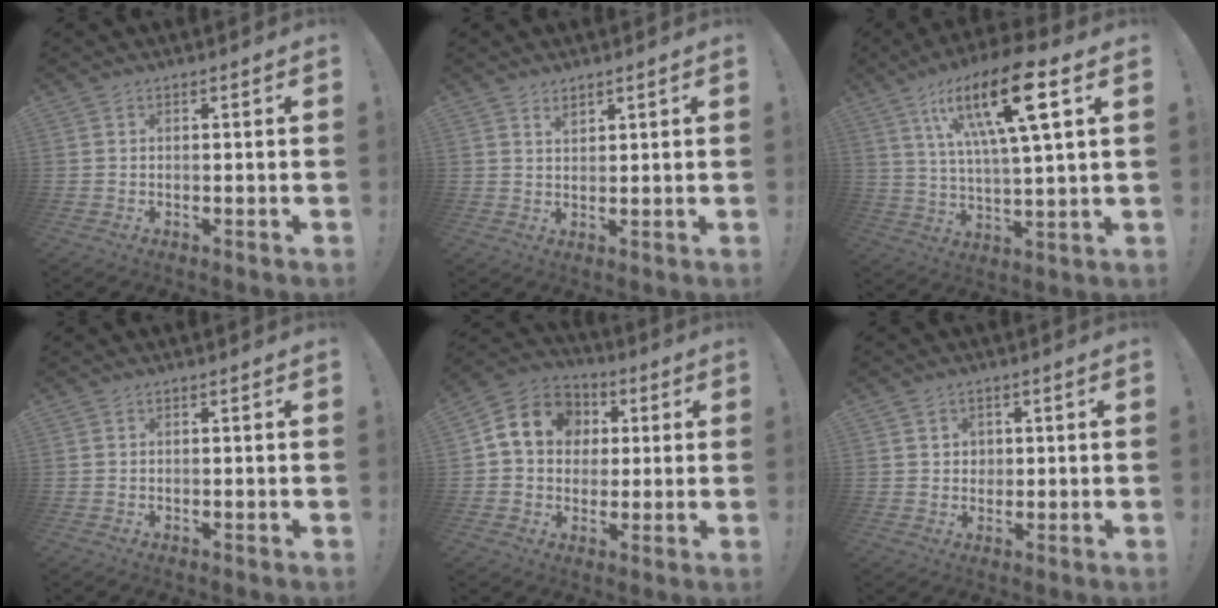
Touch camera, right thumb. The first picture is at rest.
{"total": 2.3, "force": [2.0, 1.0, 0.7], "torque": [-0.003, -0.014, 0.036]}
{"total": 19.3, "force": [8.6, 4.7, 16.6], "torque": [-0.287, -0.030, 0.126]}
{"total": 0.0}
{"total": 12.7, "force": [3.2, 10.8, 5.8], "torque": [-0.084, 0.001, 0.067]}
{"total": 3.5, "force": [1.4, 3.1, 0.5], "torque": [-0.010, -0.003, 0.026]}